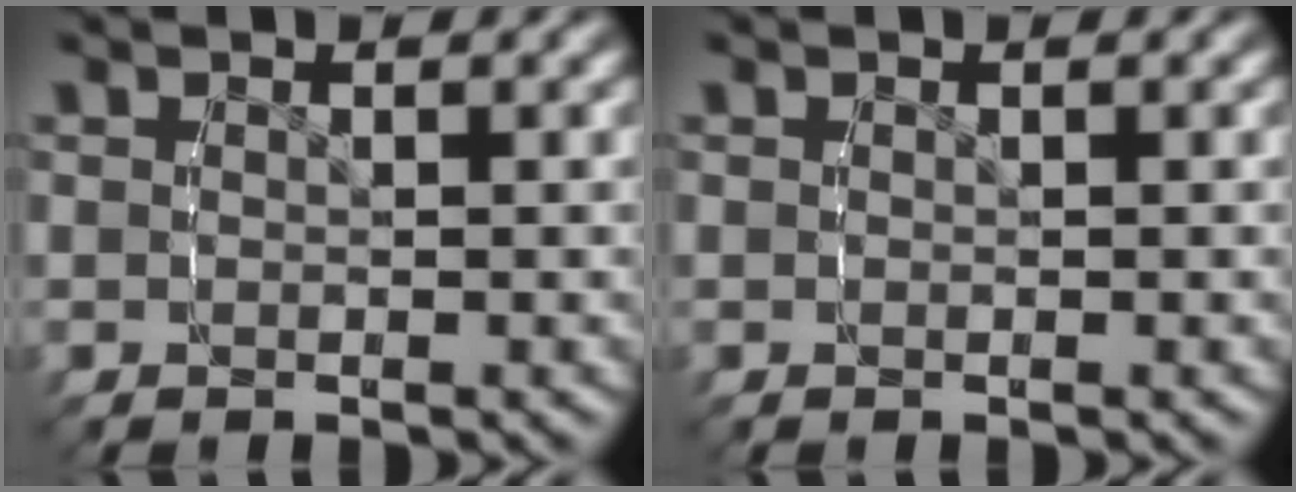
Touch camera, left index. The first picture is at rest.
{"total": 0.0}